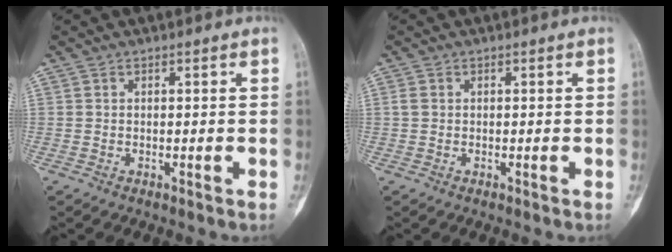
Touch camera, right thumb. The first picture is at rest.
{"total": 1.1, "force": [-0.2, 0.8, 0.8], "torque": [-0.019, -0.001, -0.008]}